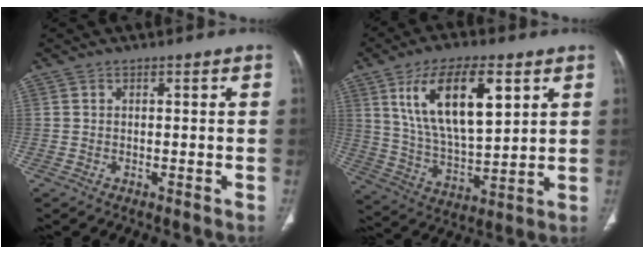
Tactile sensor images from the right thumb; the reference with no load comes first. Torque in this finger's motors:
{"motor_torque": [-1.44, 2.64, 1.85, 0.91, 0.24]}